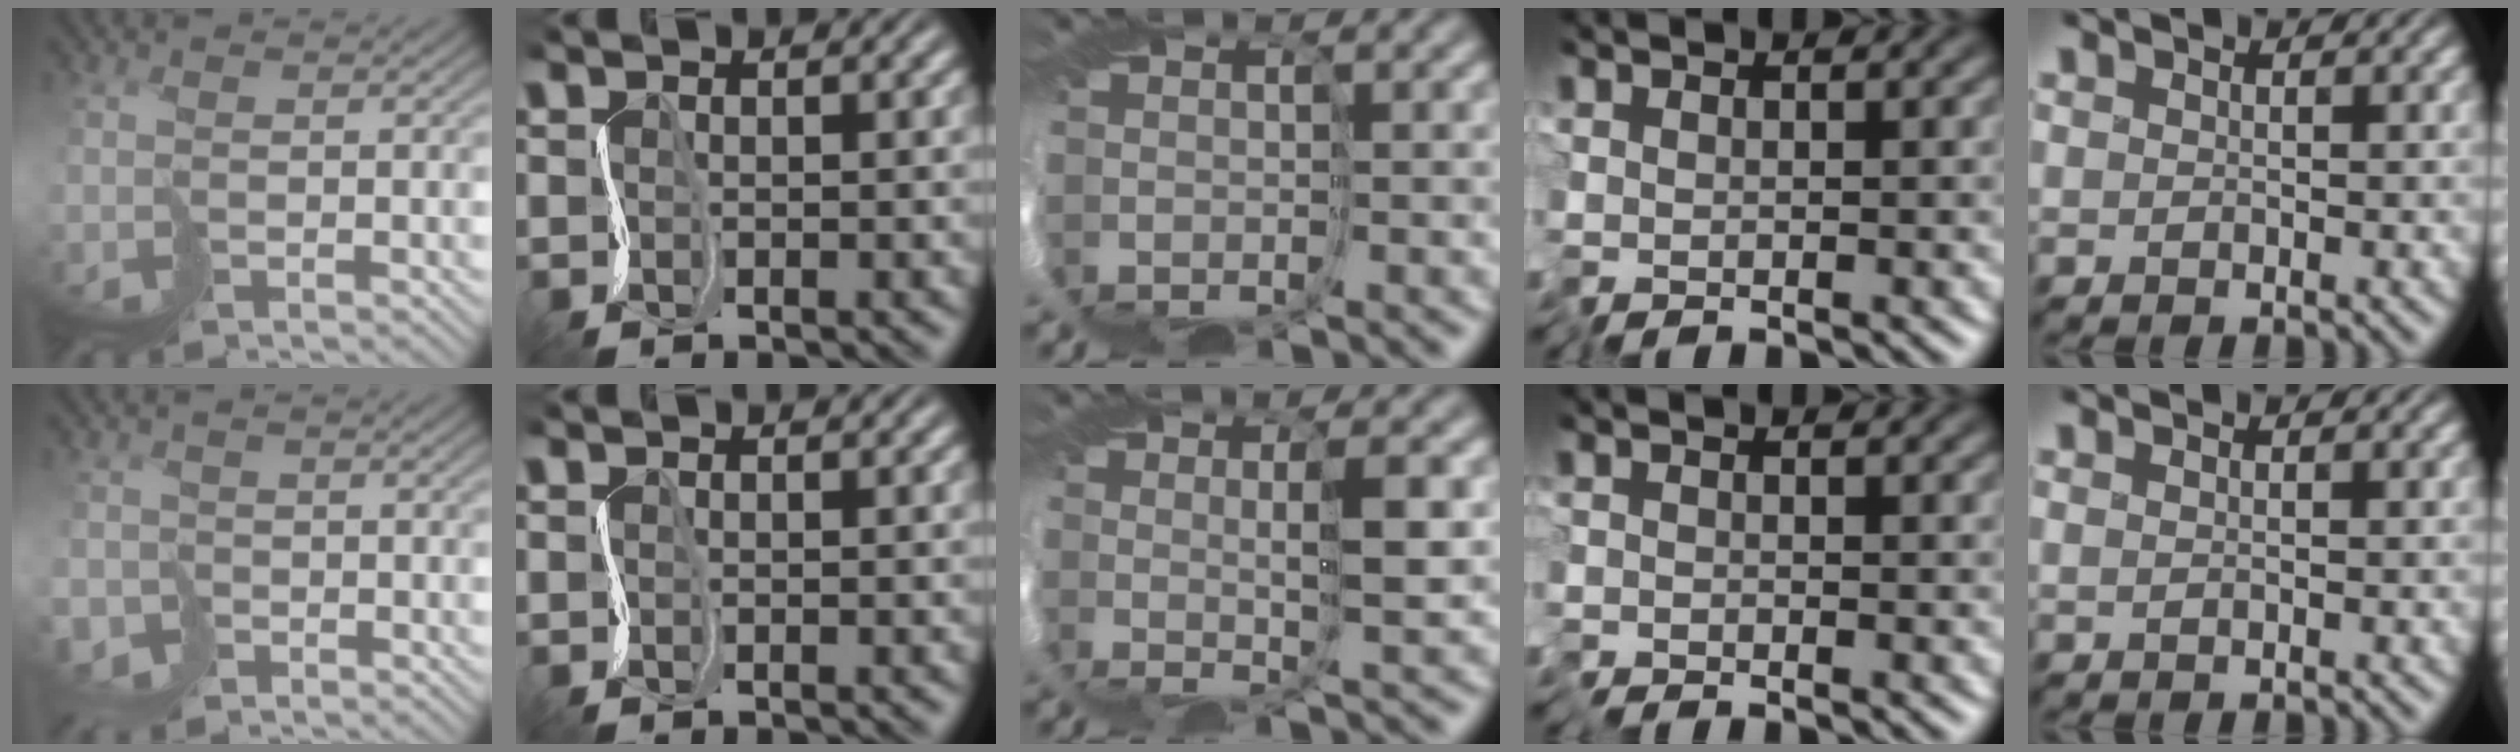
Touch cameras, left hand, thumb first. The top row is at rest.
{"thumb": {"total": 2.6, "force": [-2.1, 1.6, -0.1], "torque": [0.015, -0.006, -0.045]}, "middle": {"total": 3.4, "force": [1.7, -1.4, 2.6], "torque": [-0.052, -0.006, 0.027]}, "ring": {"total": 0.6, "force": [-0.6, 0.0, -0.1], "torque": [0.002, -0.002, -0.016]}, "little": {"total": 1.4, "force": [0.7, 0.7, 1.1], "torque": [-0.003, 0.000, -0.008]}}